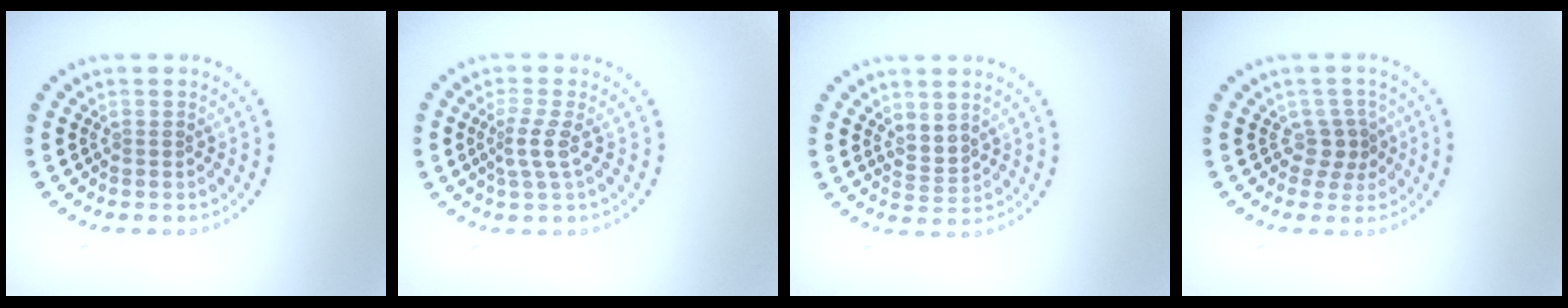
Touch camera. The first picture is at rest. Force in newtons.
{"total": 2.2, "press": 1.6, "slide": 1.5}
{"total": 1.7, "press": 1.3, "slide": 1.0}
{"total": 2.0, "press": 1.5, "slide": 1.3}